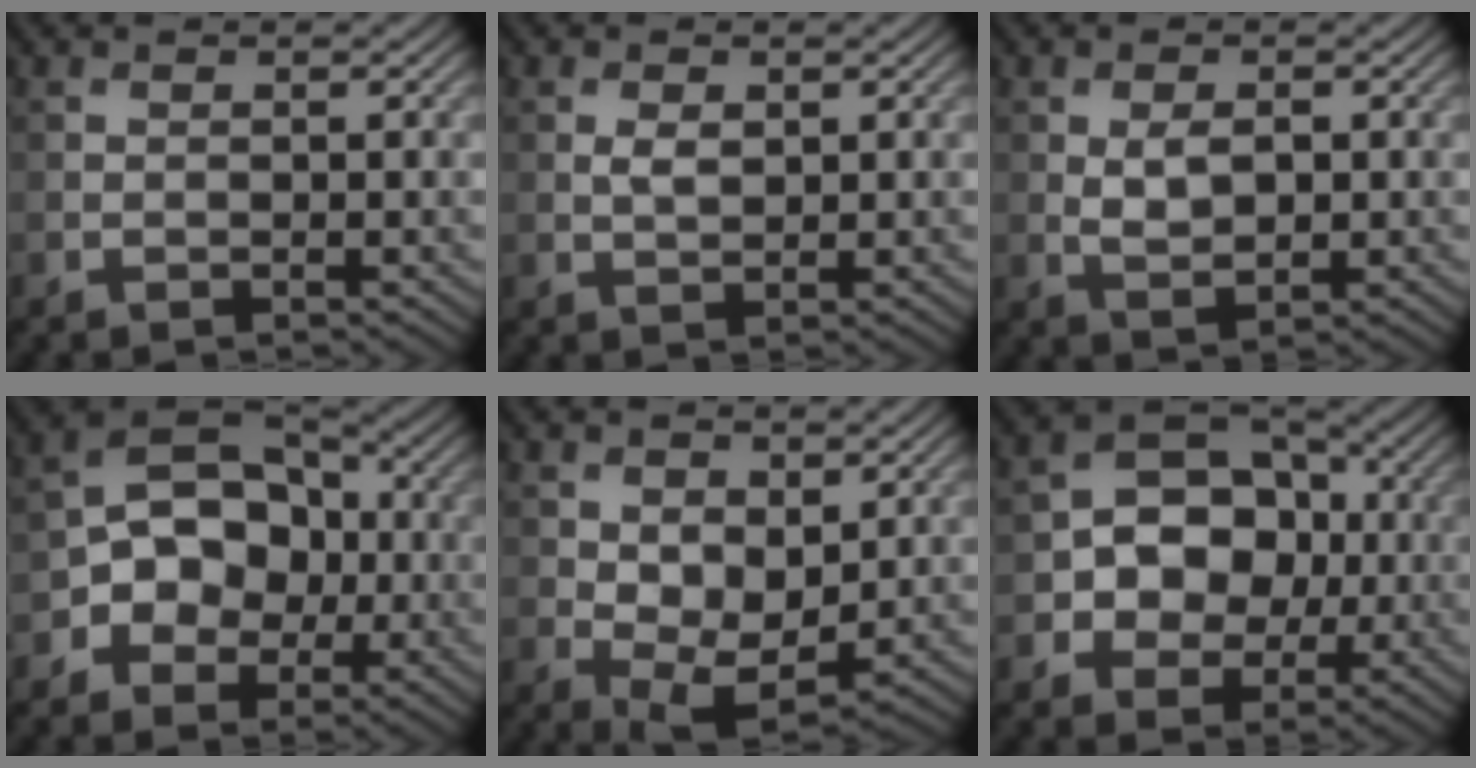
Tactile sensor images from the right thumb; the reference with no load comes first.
{"total": 1.4, "force": [0.8, 1.0, 0.6], "torque": [-0.018, -0.002, 0.020]}
{"total": 2.7, "force": [0.6, 1.8, 2.0], "torque": [-0.041, -0.003, 0.017]}
{"total": 8.5, "force": [-1.8, 6.8, 4.8], "torque": [-0.070, 0.008, -0.042]}
{"total": 7.1, "force": [1.1, 5.1, 4.8], "torque": [-0.110, -0.013, 0.029]}
{"total": 8.0, "force": [-0.6, 6.7, 4.4], "torque": [-0.063, 0.009, -0.028]}